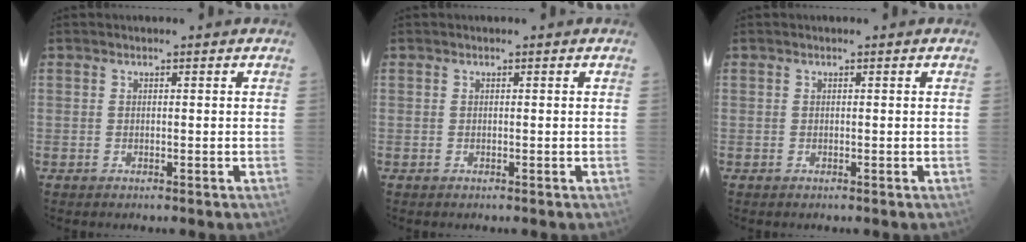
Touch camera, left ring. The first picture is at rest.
{"total": 0.0}
{"total": 0.0}